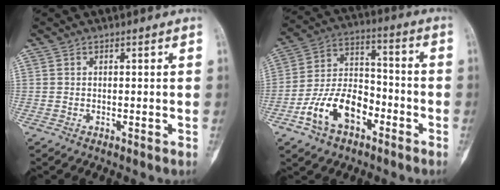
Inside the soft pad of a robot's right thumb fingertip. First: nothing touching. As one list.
[{"total": 13.6, "force": [-6.3, 8.2, 8.9], "torque": [-0.146, 0.052, -0.118]}]